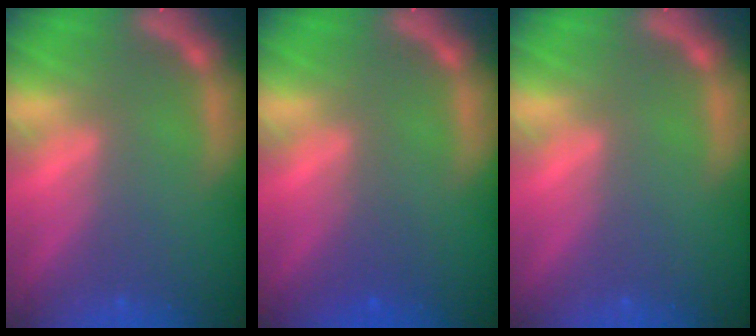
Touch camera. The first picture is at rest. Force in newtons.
{"total": 1.5}
{"total": 0.0}